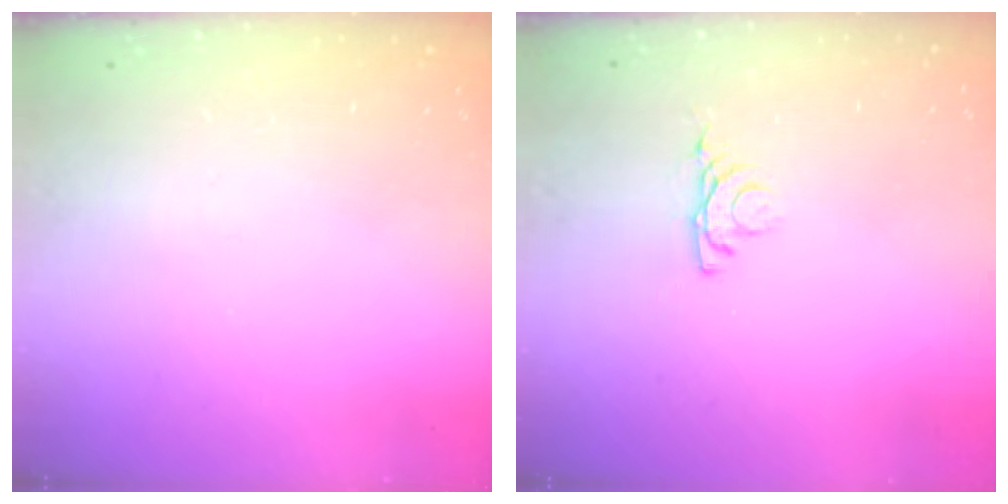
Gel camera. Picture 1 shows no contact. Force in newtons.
{"total": 4.3, "press": 4.2, "slide": 0.8}